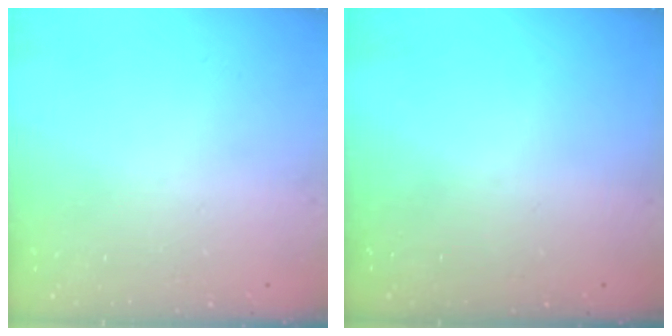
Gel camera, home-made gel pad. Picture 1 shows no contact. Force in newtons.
{"total": 0.0}